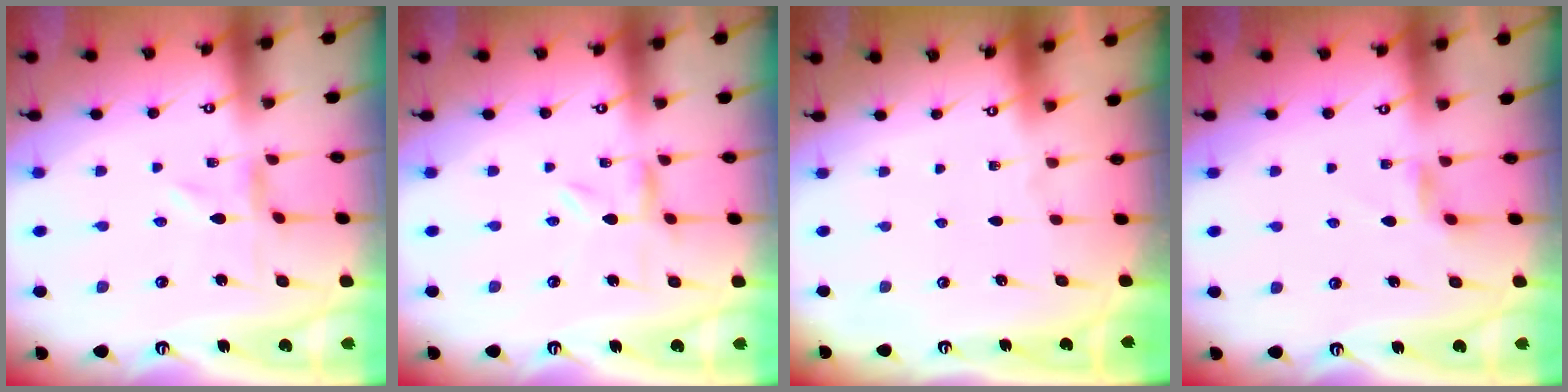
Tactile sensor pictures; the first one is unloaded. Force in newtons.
{"total": 1.4, "press": 1.4, "slide": 0.2}
{"total": 0.0}
{"total": 4.0, "press": 4.0, "slide": 0.5}